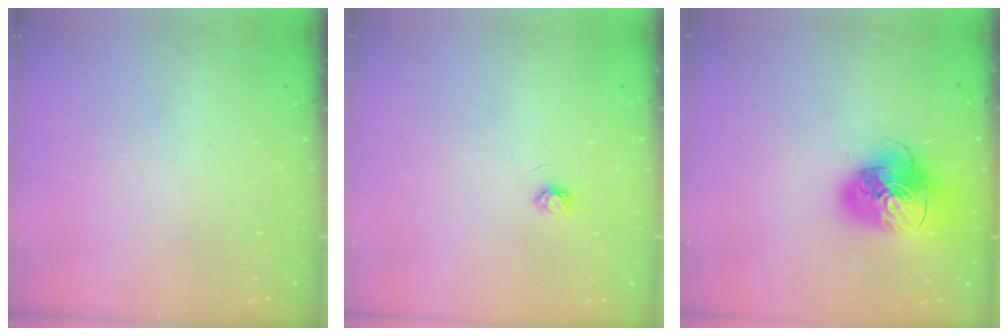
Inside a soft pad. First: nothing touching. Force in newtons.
{"total": 3.1, "press": 3.1, "slide": 0.4}
{"total": 17.4, "press": 17.2, "slide": 2.7}